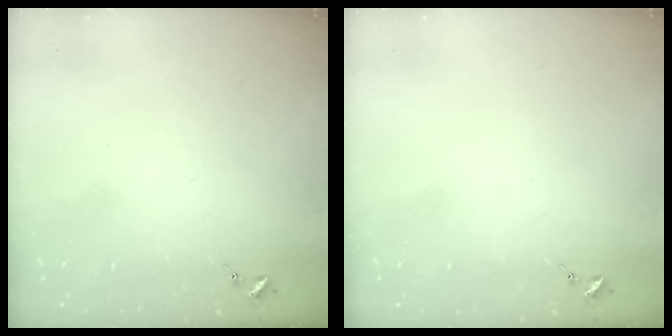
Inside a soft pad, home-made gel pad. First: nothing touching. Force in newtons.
{"total": 0.0}